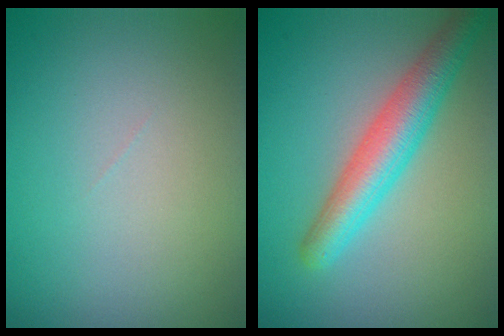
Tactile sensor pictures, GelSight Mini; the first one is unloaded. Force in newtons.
{"total": 4.8, "press": 4.8, "slide": 0.1}